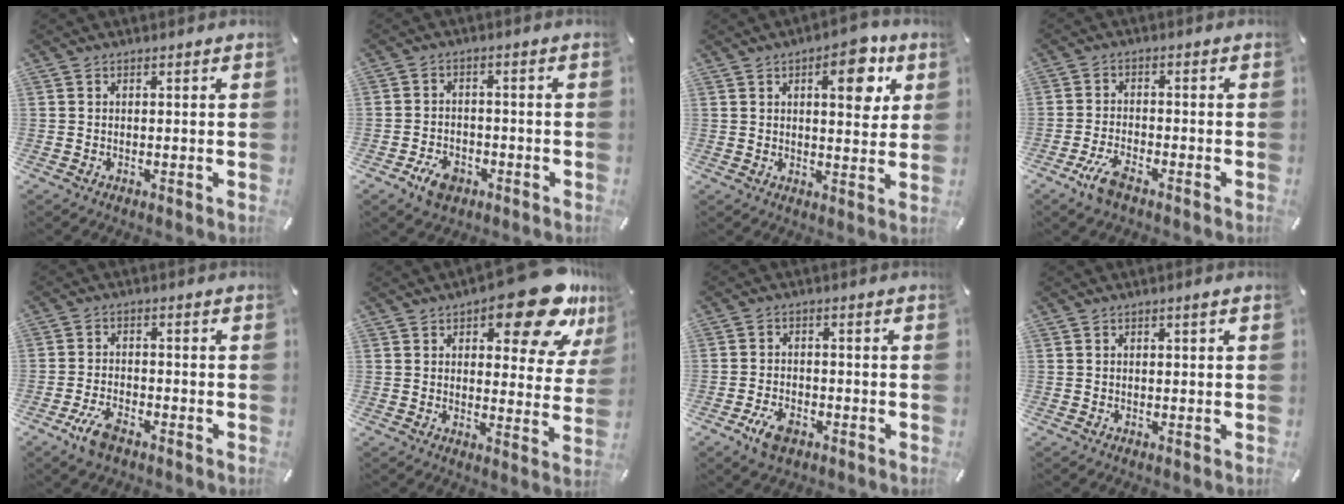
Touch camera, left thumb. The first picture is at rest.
{"total": 5.5, "force": [-3.2, 3.8, 2.5], "torque": [-0.050, 0.017, -0.057]}
{"total": 10.6, "force": [4.4, 4.7, 8.4], "torque": [-0.095, -0.022, 0.064]}
{"total": 5.7, "force": [-3.7, 1.9, 3.9], "torque": [-0.092, 0.005, -0.070]}
{"total": 5.8, "force": [-3.6, 2.5, 3.9], "torque": [-0.092, 0.009, -0.070]}
{"total": 18.8, "force": [11.1, 7.5, 13.2], "torque": [-0.160, -0.070, 0.177]}
{"total": 5.4, "force": [-3.0, 3.1, 3.2], "torque": [-0.076, 0.011, -0.059]}
{"total": 1.1, "force": [0.3, 0.2, 1.1], "torque": [-0.020, 0.002, 0.005]}